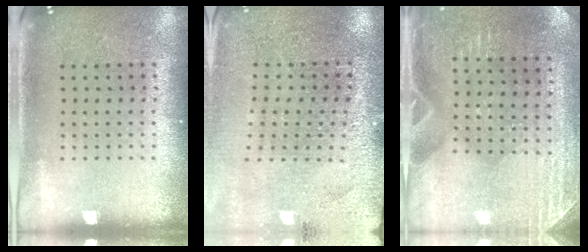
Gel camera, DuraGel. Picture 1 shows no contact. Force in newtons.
{"total": 2.8, "press": 2.8, "slide": 0.1}
{"total": 2.9, "press": 2.8, "slide": 0.9}